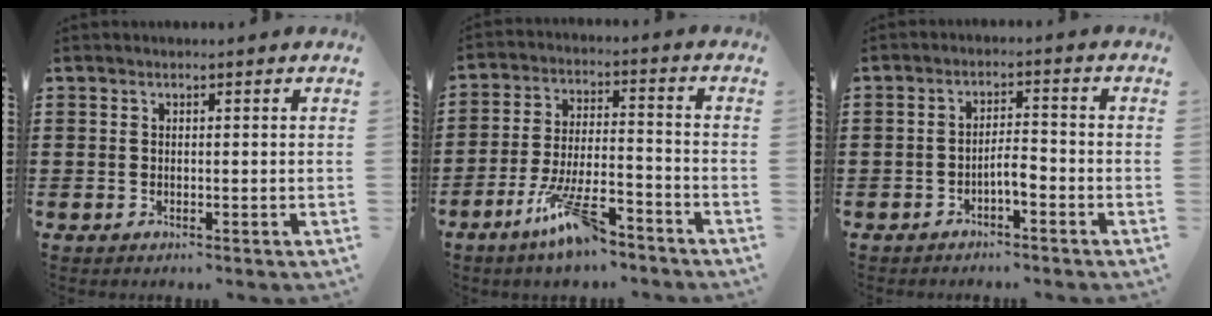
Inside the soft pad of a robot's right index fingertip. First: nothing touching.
{"total": 10.4, "force": [-7.1, 2.4, 7.2], "torque": [-0.148, 0.009, -0.134]}
{"total": 3.0, "force": [-1.7, 0.7, 2.3], "torque": [-0.043, 0.007, -0.034]}